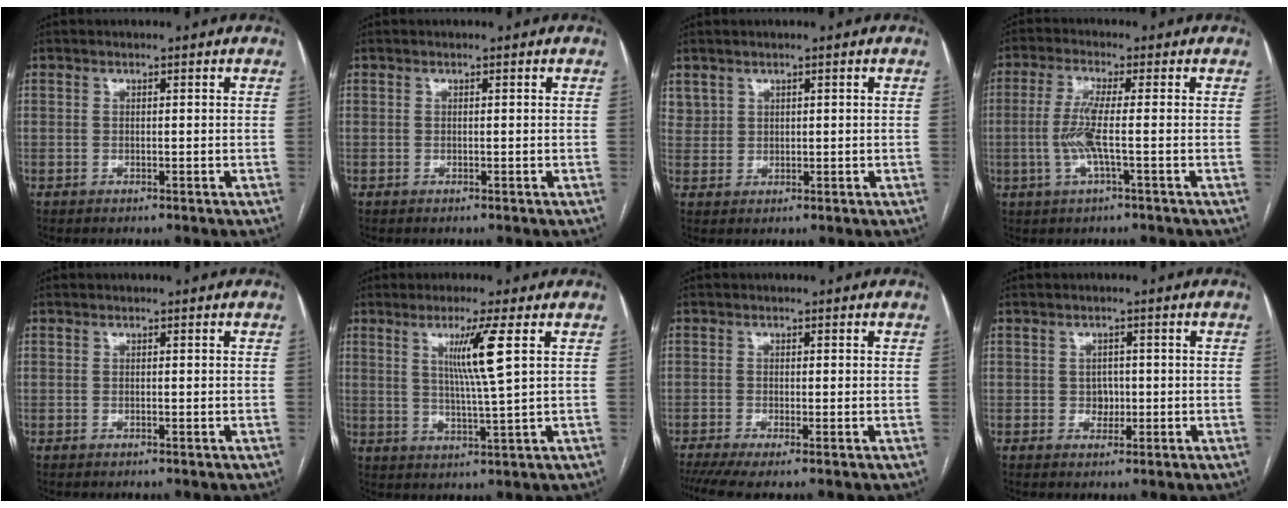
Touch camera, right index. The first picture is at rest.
{"total": 0.0}
{"total": 2.3, "force": [1.6, 1.7, 0.1], "torque": [0.007, 0.005, 0.030]}
{"total": 5.7, "force": [-1.0, -0.1, 5.6], "torque": [-0.125, -0.004, -0.023]}
{"total": 0.0}
{"total": 7.0, "force": [2.5, -1.4, 6.4], "torque": [-0.118, -0.013, 0.048]}
{"total": 4.6, "force": [-3.0, 0.5, 3.4], "torque": [-0.061, -0.009, -0.057]}
{"total": 2.2, "force": [-0.2, 1.8, 1.2], "torque": [-0.012, 0.004, -0.001]}